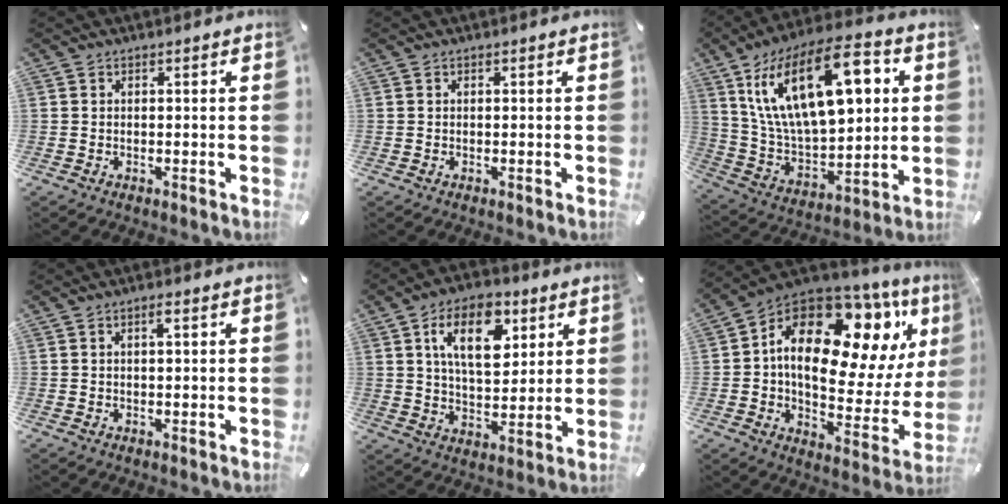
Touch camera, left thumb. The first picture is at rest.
{"total": 0.0}
{"total": 25.3, "force": [9.9, 13.0, 19.4], "torque": [-0.366, -0.031, 0.156]}
{"total": 1.7, "force": [0.5, 0.5, 1.5], "torque": [-0.030, 0.005, 0.007]}
{"total": 14.3, "force": [5.9, 8.2, 10.1], "torque": [-0.156, -0.004, 0.101]}
{"total": 20.9, "force": [8.6, 12.2, 14.6], "torque": [-0.224, -0.061, 0.143]}